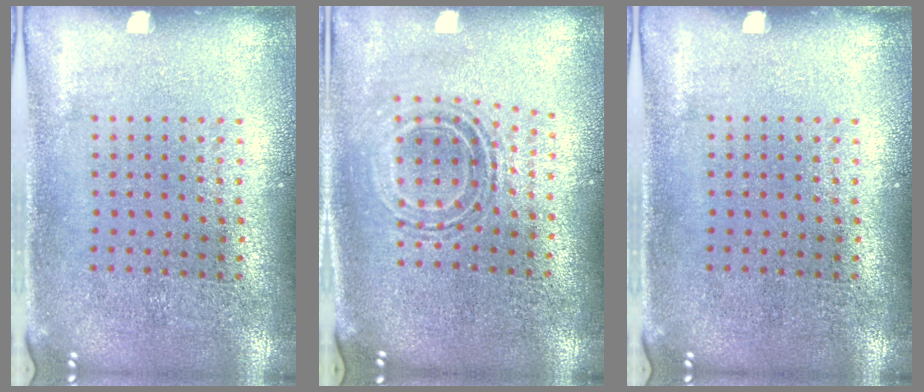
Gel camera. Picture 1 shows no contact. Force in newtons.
{"total": 0.8, "press": 0.8, "slide": 0.4}
{"total": 0.0}